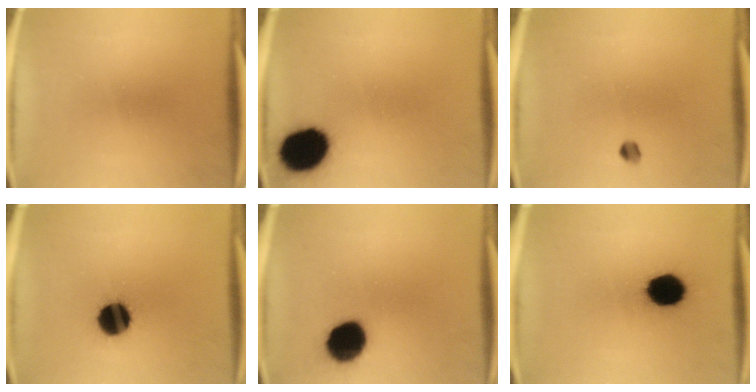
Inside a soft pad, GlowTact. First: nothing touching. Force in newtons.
{"total": 15.6}
{"total": 1.7}
{"total": 10.9}
{"total": 12.6}
{"total": 11.9}